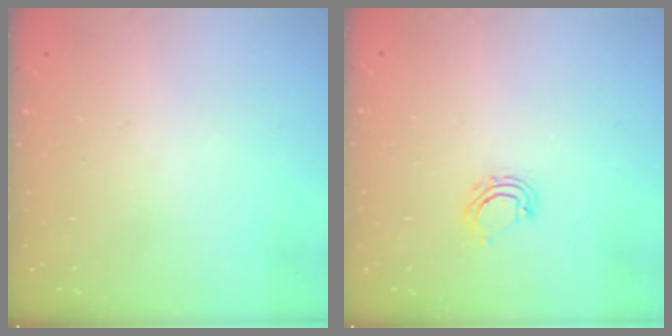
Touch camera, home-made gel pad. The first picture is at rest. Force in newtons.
{"total": 4.5, "press": 4.5, "slide": 0.2}